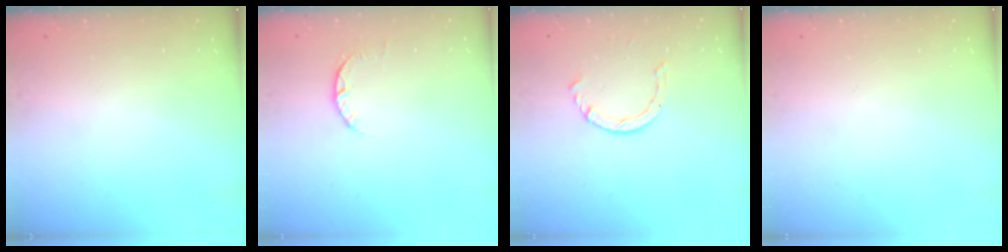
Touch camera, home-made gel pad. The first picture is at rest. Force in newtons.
{"total": 3.2, "press": 3.2, "slide": 0.4}
{"total": 3.0, "press": 2.9, "slide": 0.3}
{"total": 0.0}